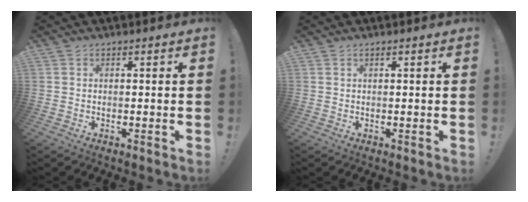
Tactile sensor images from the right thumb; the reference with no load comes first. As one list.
[{"total": 0.8, "force": [0.6, -0.2, 0.5], "torque": [-0.013, 0.000, 0.011]}]